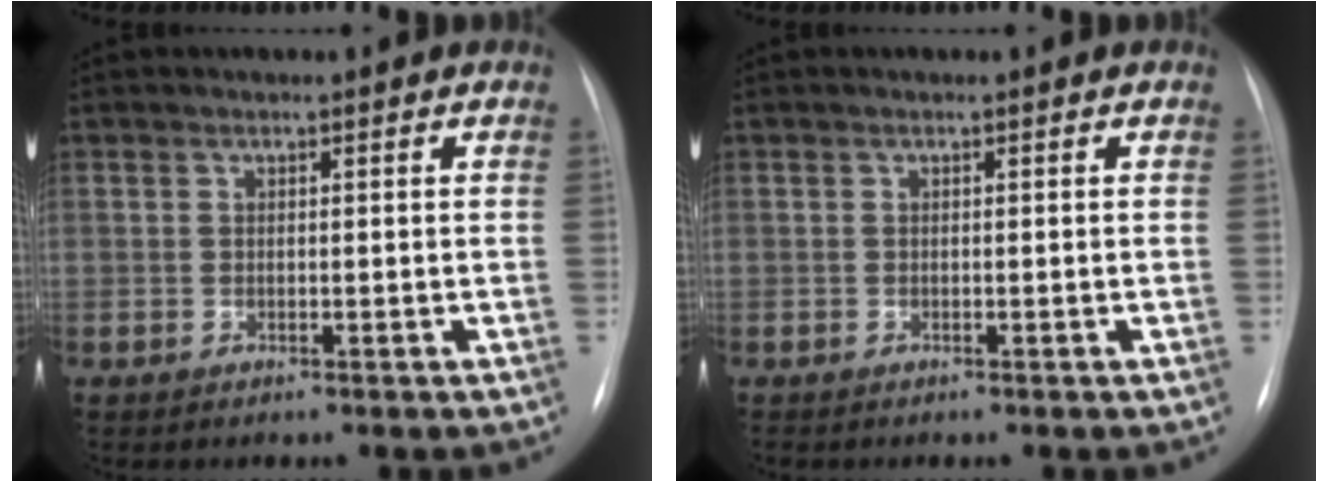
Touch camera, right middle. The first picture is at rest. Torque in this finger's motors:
{"motor_torque": [0.45, -0.46, 0.00, 0.02]}